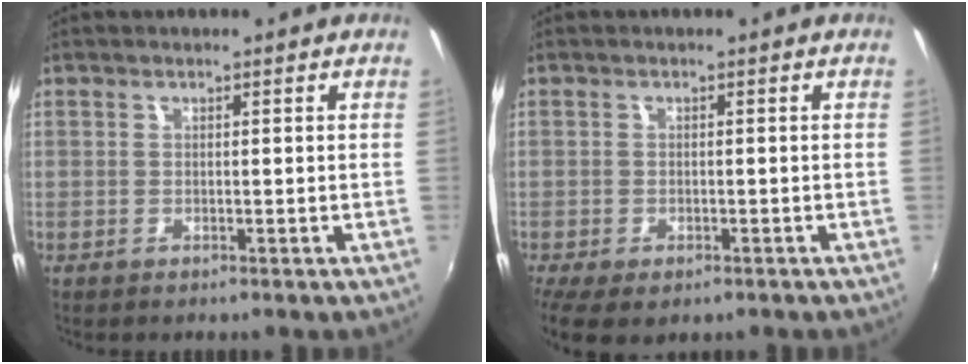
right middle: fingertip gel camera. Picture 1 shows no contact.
{"total": 7.0, "force": [-4.2, 3.4, 4.5], "torque": [-0.101, -0.031, -0.065]}